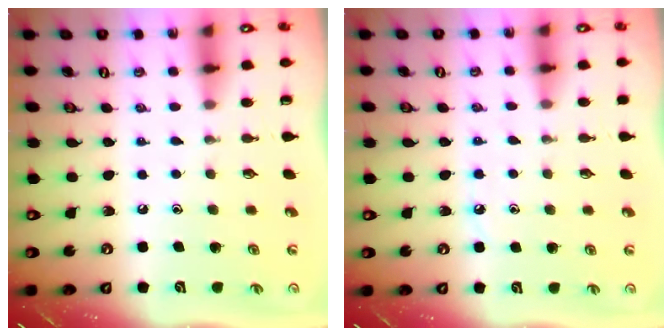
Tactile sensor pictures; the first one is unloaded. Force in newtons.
{"total": 3.9, "press": 3.9, "slide": 0.6}